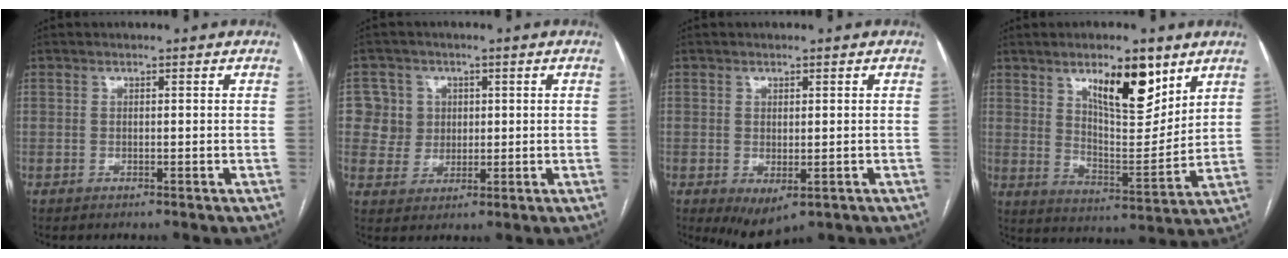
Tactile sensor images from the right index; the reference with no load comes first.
{"total": 5.7, "force": [1.2, 5.6, 0.2], "torque": [0.007, 0.017, 0.027]}
{"total": 4.1, "force": [-1.5, 2.2, 3.2], "torque": [-0.043, -0.012, -0.006]}
{"total": 12.2, "force": [7.1, 3.9, 9.1], "torque": [-0.142, -0.005, 0.123]}